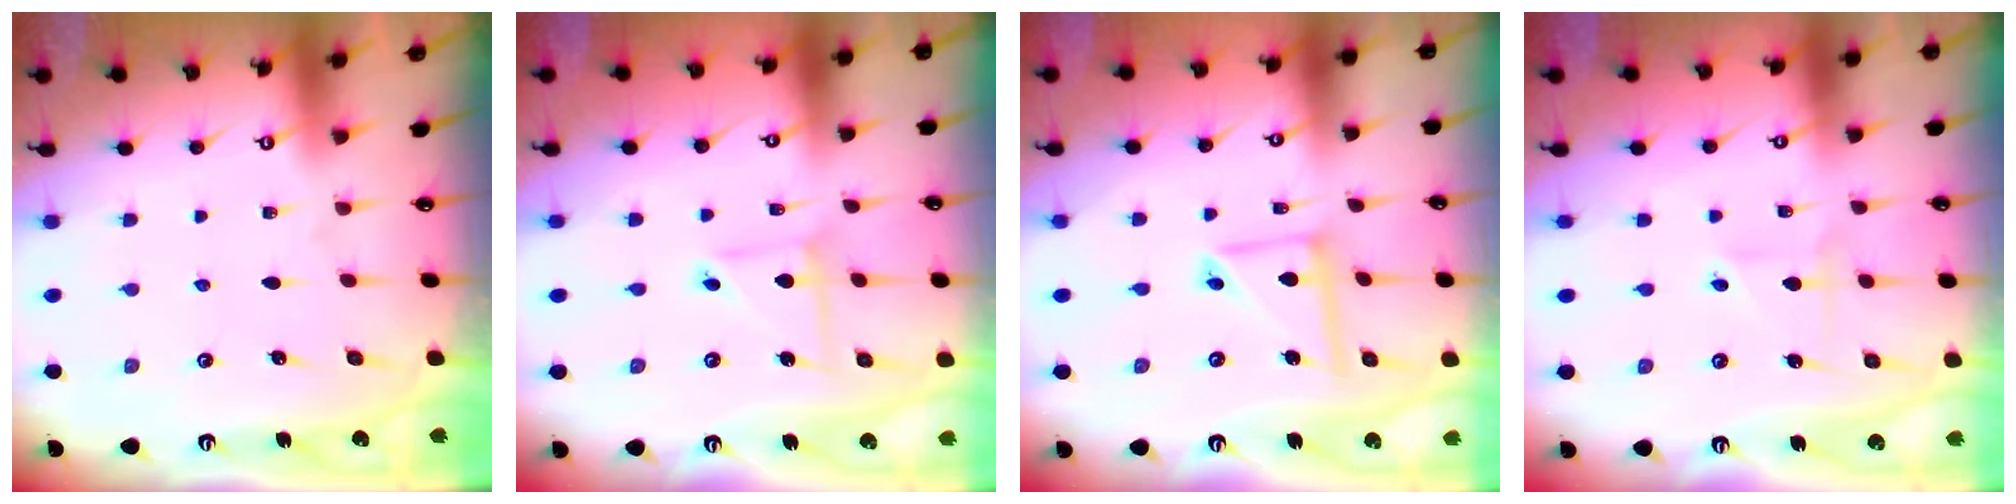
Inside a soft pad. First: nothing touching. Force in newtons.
{"total": 4.1, "press": 4.1, "slide": 0.4}
{"total": 7.9, "press": 7.8, "slide": 0.6}
{"total": 2.3, "press": 2.3, "slide": 0.4}